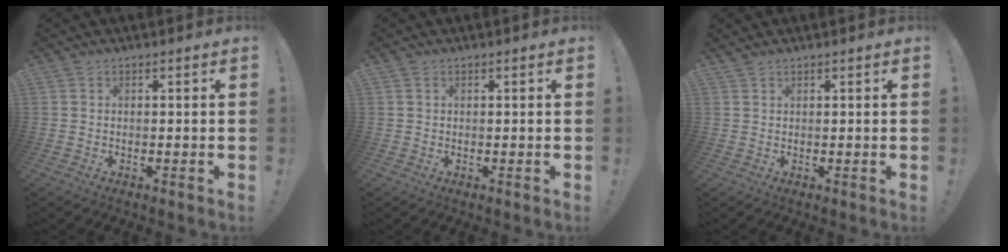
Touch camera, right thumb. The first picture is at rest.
{"total": 0.6, "force": [0.4, 0.3, 0.2], "torque": [0.000, -0.001, 0.006]}
{"total": 0.9, "force": [0.8, 0.2, 0.2], "torque": [0.004, -0.004, 0.015]}